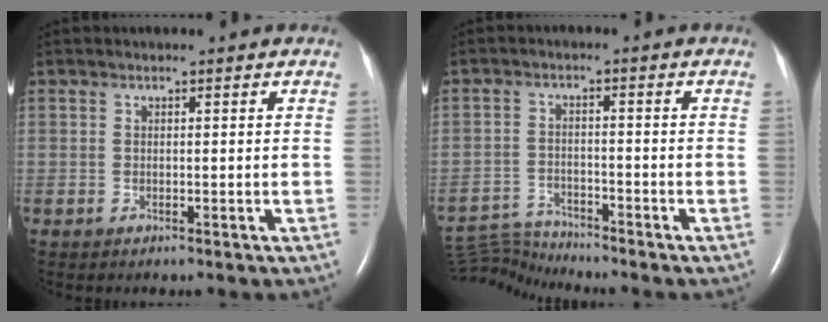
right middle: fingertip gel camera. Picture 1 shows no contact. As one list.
[{"total": 5.6, "force": [-5.4, -1.1, -1.1], "torque": [0.017, -0.011, -0.099]}]